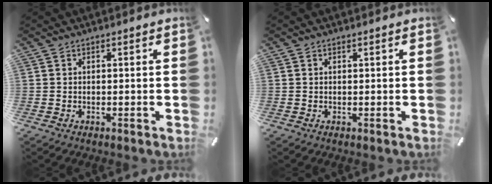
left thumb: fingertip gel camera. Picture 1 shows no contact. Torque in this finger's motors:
{"motor_torque": [0.05, 0.15, 0.03, -0.13, -0.01]}